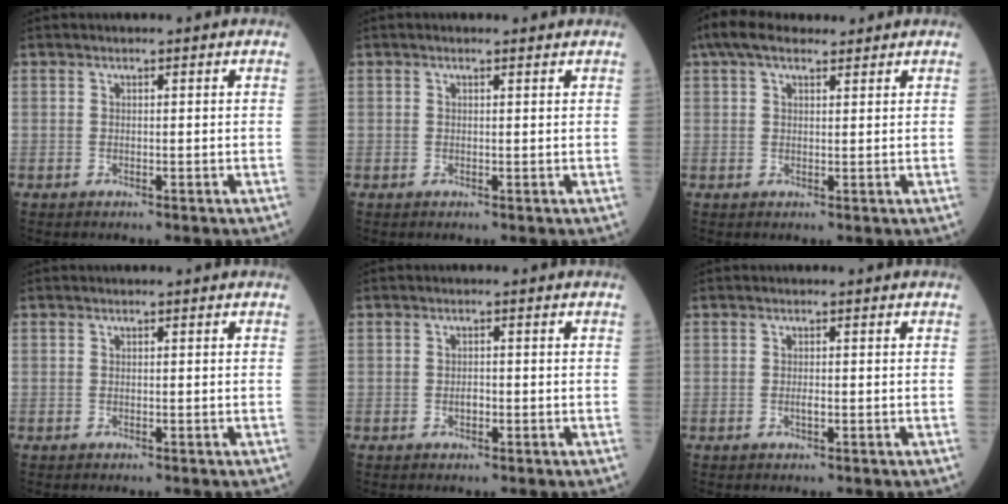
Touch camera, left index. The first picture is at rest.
{"total": 1.3, "force": [1.1, 0.1, 0.7], "torque": [-0.011, 0.010, 0.016]}
{"total": 6.8, "force": [5.3, 2.3, 3.6], "torque": [-0.073, 0.046, 0.096]}
{"total": 0.0}
{"total": 1.1, "force": [-0.3, 0.6, 0.9], "torque": [-0.016, 0.002, -0.006]}
{"total": 0.8, "force": [-0.1, 0.1, 0.7], "torque": [-0.016, -0.001, -0.002]}